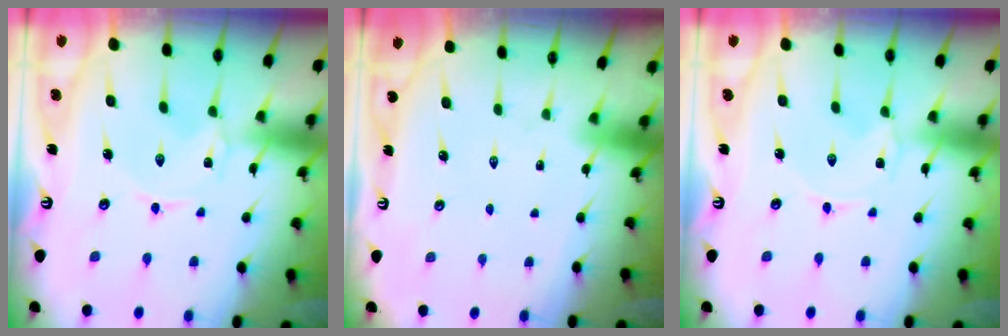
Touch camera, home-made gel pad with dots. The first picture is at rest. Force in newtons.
{"total": 1.6, "press": 1.6, "slide": 0.1}
{"total": 0.0}